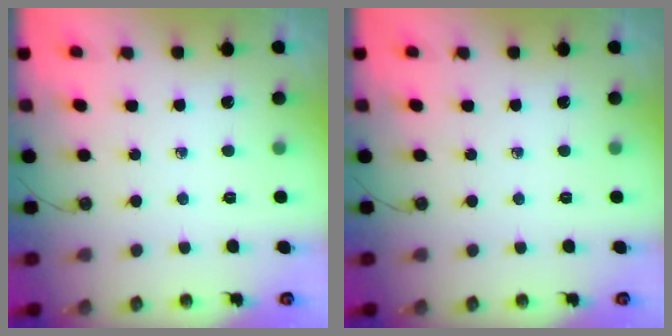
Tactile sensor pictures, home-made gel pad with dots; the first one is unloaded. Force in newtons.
{"total": 0.0}